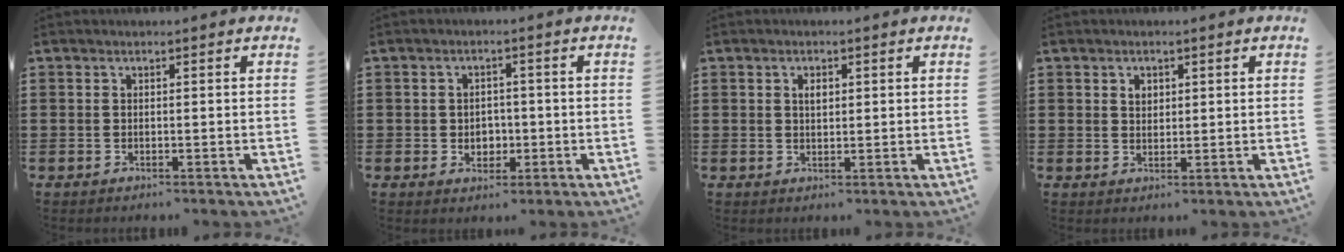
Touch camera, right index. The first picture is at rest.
{"total": 2.7, "force": [-0.6, 2.3, 1.4], "torque": [-0.024, 0.002, -0.016]}
{"total": 1.7, "force": [0.5, 0.9, 1.3], "torque": [-0.028, 0.007, 0.007]}
{"total": 1.8, "force": [0.8, 1.3, 0.9], "torque": [-0.021, 0.007, 0.015]}